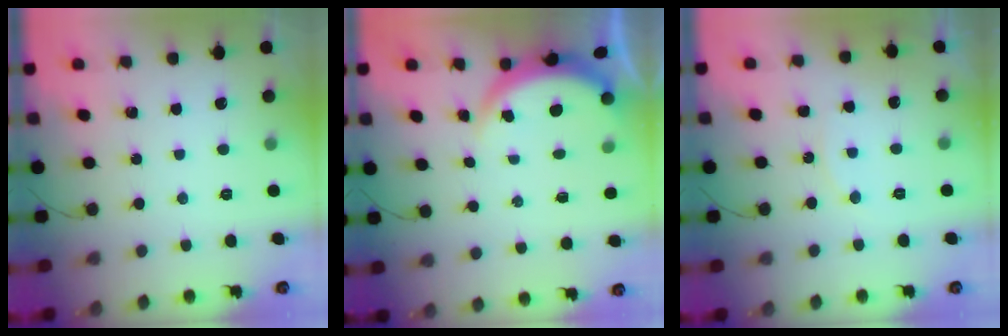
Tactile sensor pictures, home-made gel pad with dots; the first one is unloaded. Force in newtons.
{"total": 3.7, "press": 3.6, "slide": 0.6}
{"total": 5.6, "press": 5.6, "slide": 0.7}